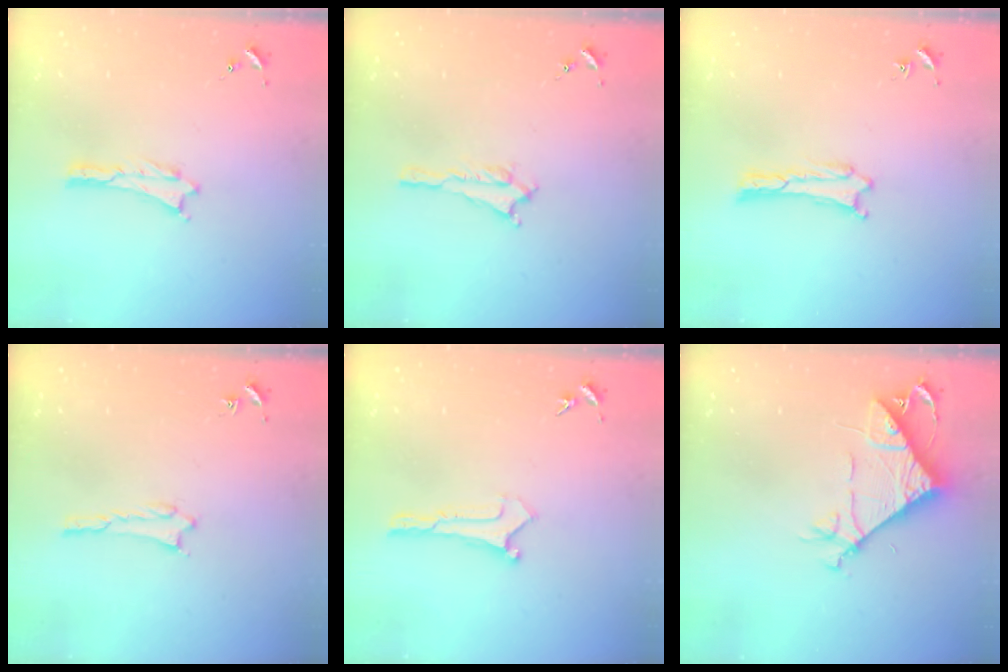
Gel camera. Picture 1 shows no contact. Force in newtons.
{"total": 1.4, "press": 1.4, "slide": 0.2}
{"total": 0.0}
{"total": 1.4, "press": 1.4, "slide": 0.2}
{"total": 0.0}
{"total": 7.9, "press": 7.8, "slide": 0.7}